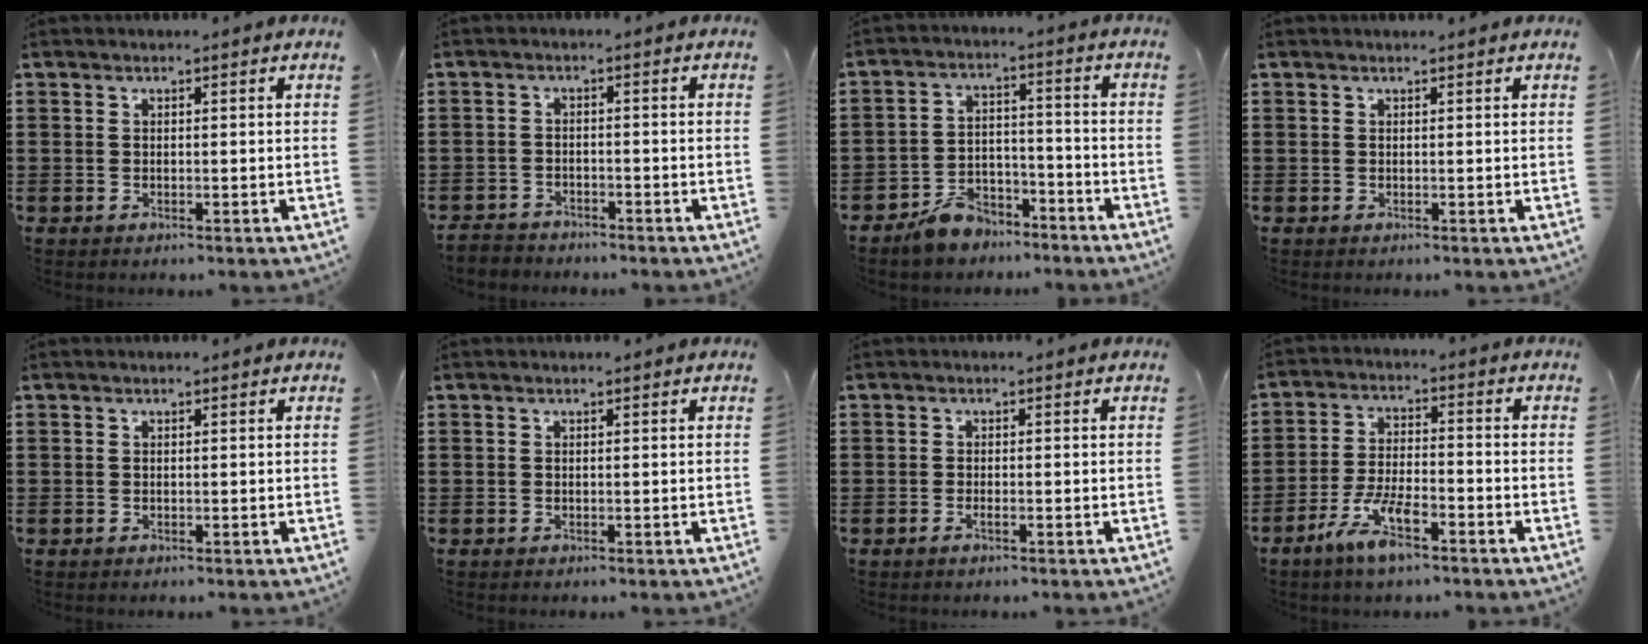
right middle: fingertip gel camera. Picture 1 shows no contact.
{"total": 2.6, "force": [-2.5, 0.6, -0.2], "torque": [-0.004, 0.001, -0.056]}
{"total": 6.3, "force": [-5.6, 2.5, 1.3], "torque": [-0.025, 0.021, -0.110]}
{"total": 0.0}
{"total": 0.0}
{"total": 0.0}
{"total": 1.0, "force": [-0.5, 0.2, 0.8], "torque": [-0.017, -0.004, -0.007]}
{"total": 7.5, "force": [-4.8, 2.1, 5.4], "torque": [-0.119, -0.003, -0.091]}